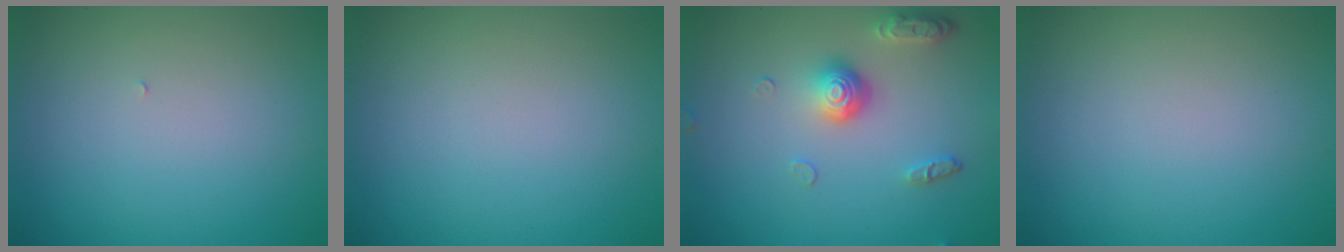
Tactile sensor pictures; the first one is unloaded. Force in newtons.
{"total": 0.0}
{"total": 3.7, "press": 2.8, "slide": 2.4}
{"total": 0.0}